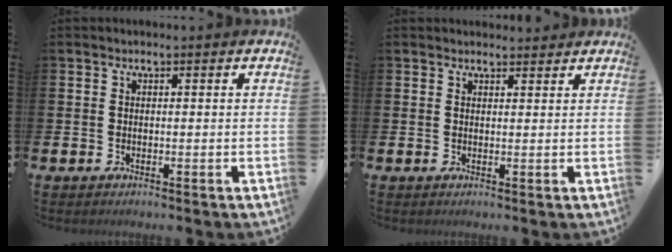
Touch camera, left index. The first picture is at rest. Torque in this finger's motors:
{"motor_torque": [0.27, -0.42, 0.05, 0.02]}